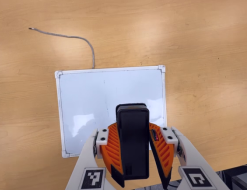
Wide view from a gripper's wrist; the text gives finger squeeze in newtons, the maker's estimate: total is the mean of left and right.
{"total": 8.3, "left": 8.7, "right": 8.0}